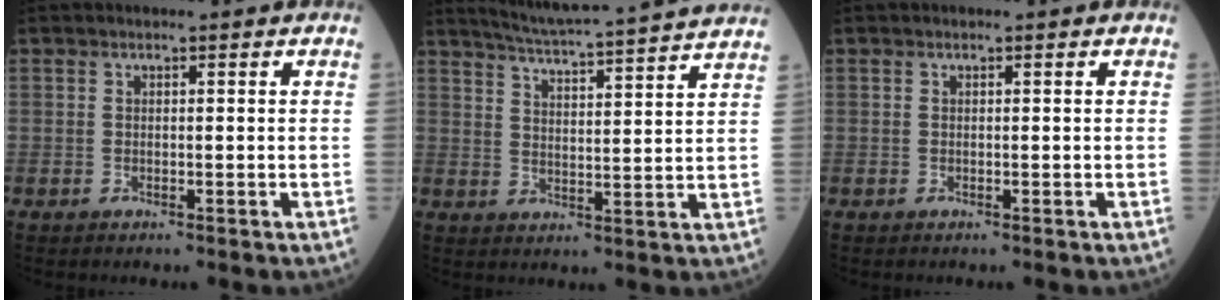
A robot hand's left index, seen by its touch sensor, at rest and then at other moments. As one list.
[{"total": 17.9, "force": [16.6, -1.2, 6.5], "torque": [-0.117, -0.021, 0.221]}, {"total": 0.0}]